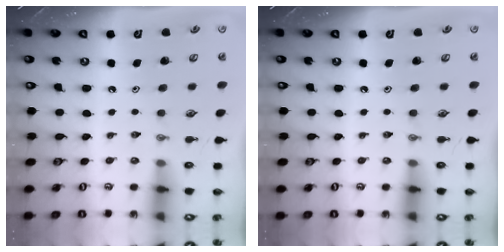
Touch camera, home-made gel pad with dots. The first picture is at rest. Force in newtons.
{"total": 0.0}